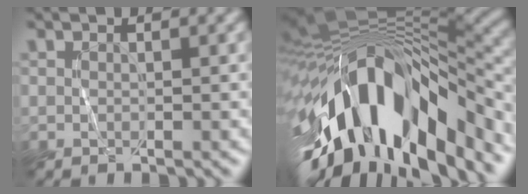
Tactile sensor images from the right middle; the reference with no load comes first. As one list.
[{"total": 16.0, "force": [-7.6, 7.6, 11.8], "torque": [-0.214, 0.004, -0.126]}]